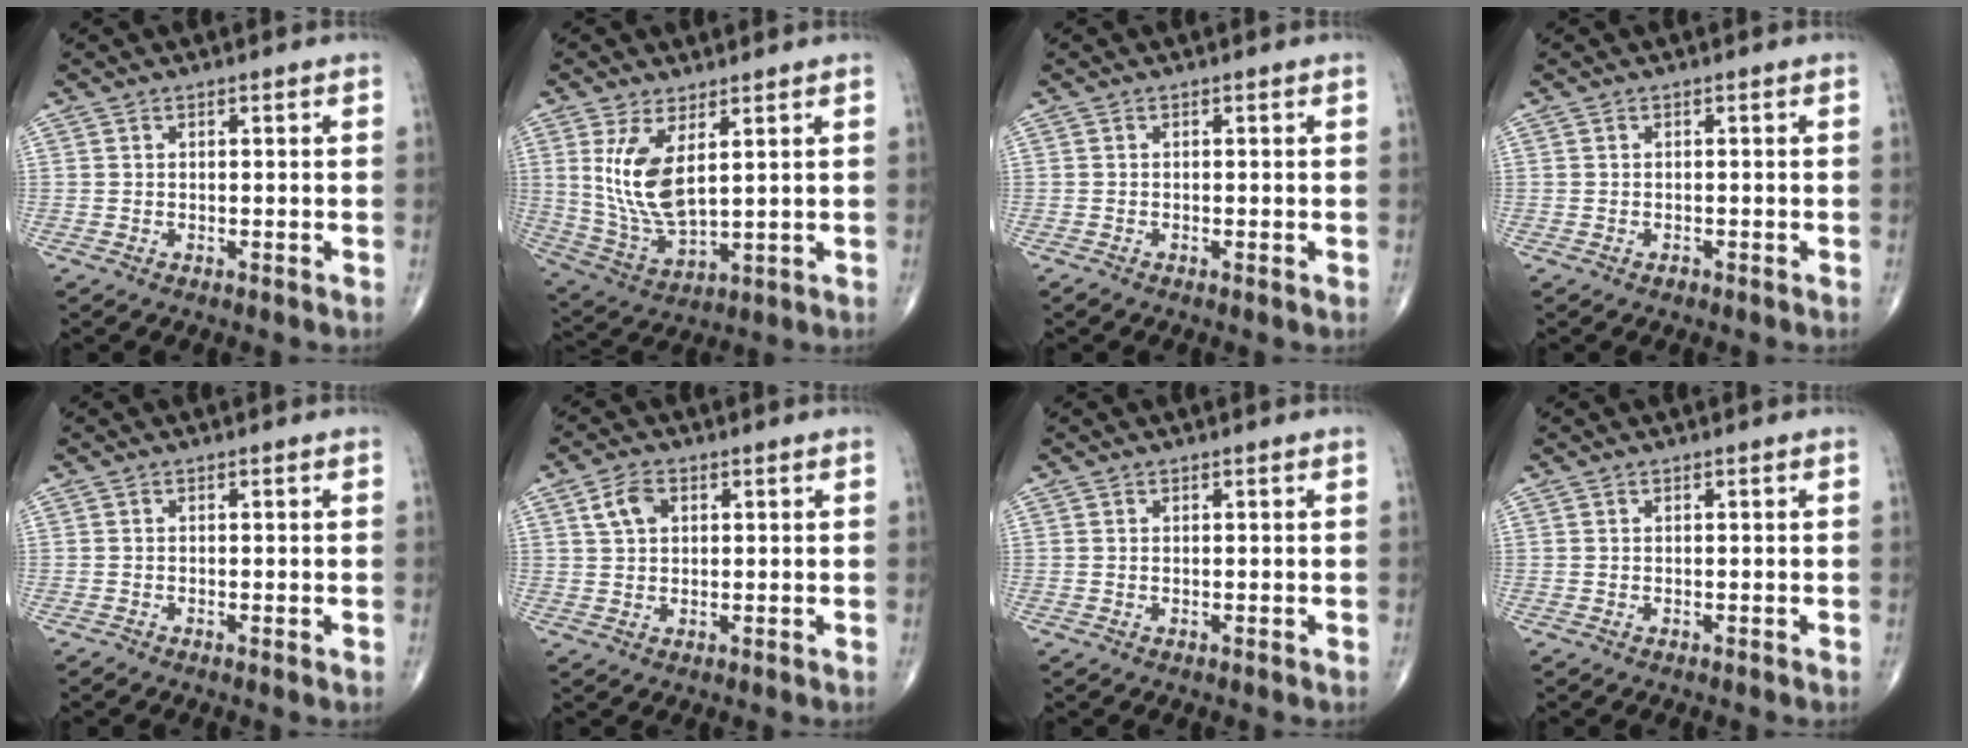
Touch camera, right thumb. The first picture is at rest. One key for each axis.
{"total": 10.9, "fx": 3.3, "fy": 4.7, "fz": 9.3, "tx": -0.188, "ty": -0.025, "tz": 0.082}
{"total": 0.7, "fx": -0.4, "fy": 0.2, "fz": 0.5, "tx": -0.012, "ty": -0.003, "tz": -0.012}
{"total": 0.6, "fx": -0.4, "fy": 0.3, "fz": 0.2, "tx": 0.000, "ty": 0.000, "tz": -0.009}
{"total": 0.5, "fx": -0.3, "fy": 0.1, "fz": 0.4, "tx": -0.009, "ty": -0.003, "tz": -0.009}
{"total": 4.4, "fx": 1.6, "fy": 2.9, "fz": 2.9, "tx": -0.049, "ty": 0.003, "tz": 0.029}
{"total": 0.0}
{"total": 0.0}